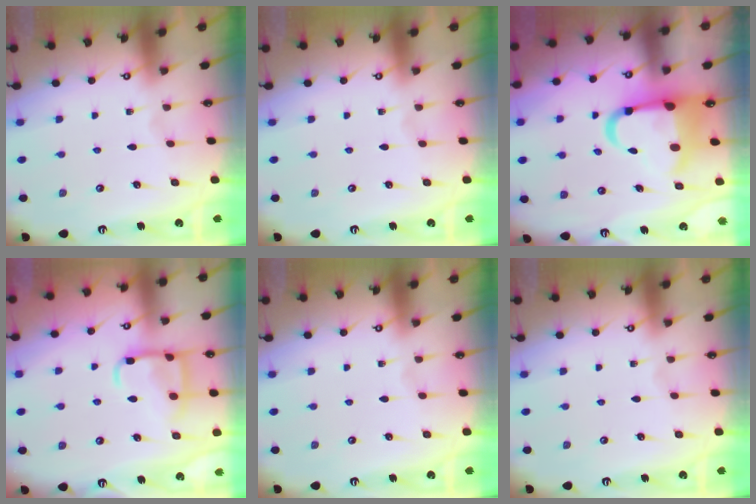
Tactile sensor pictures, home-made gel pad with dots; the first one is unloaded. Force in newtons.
{"total": 0.0}
{"total": 10.3, "press": 9.9, "slide": 3.0}
{"total": 12.4, "press": 12.4, "slide": 1.1}
{"total": 0.0}
{"total": 0.0}